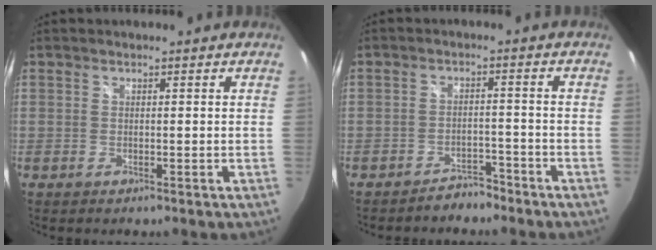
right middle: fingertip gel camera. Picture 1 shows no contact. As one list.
[{"total": 4.1, "force": [-3.8, 1.5, 0.6], "torque": [-0.018, 0.008, -0.054]}]